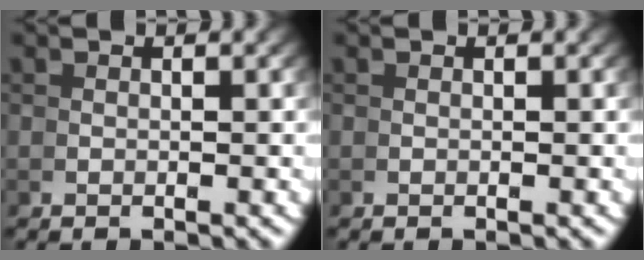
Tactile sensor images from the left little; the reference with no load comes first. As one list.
[{"total": 0.0}]